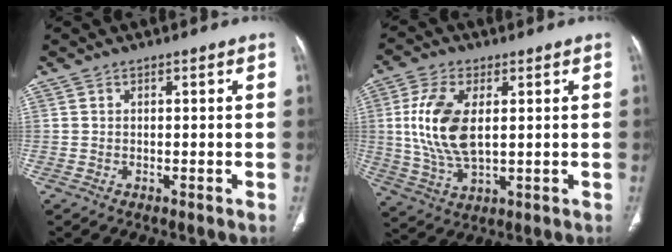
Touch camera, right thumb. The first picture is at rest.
{"total": 12.6, "force": [1.8, 6.4, 10.7], "torque": [-0.223, -0.008, 0.039]}